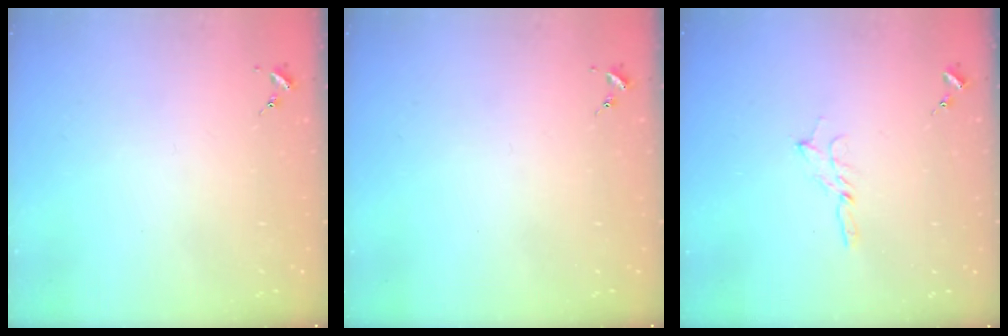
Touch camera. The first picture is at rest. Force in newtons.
{"total": 0.0}
{"total": 2.7, "press": 2.7, "slide": 0.3}